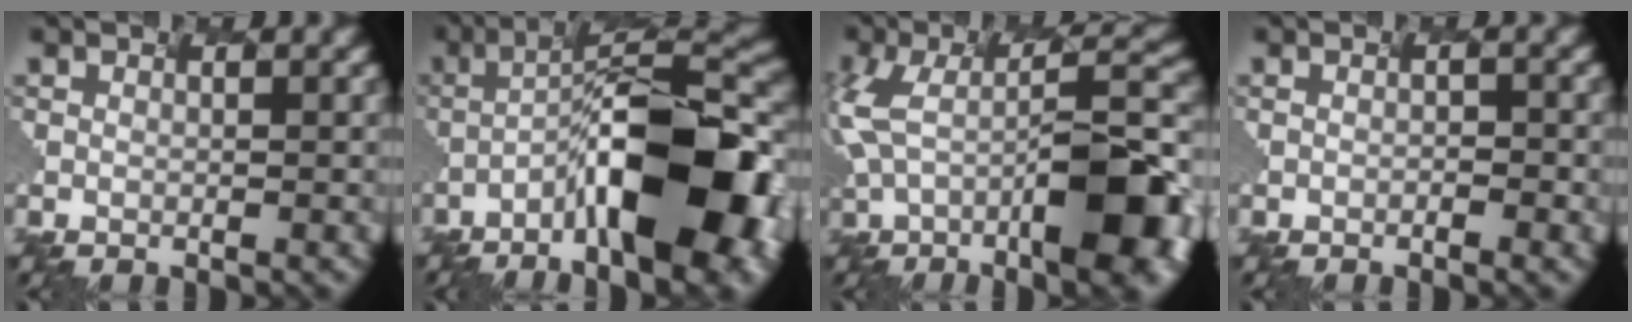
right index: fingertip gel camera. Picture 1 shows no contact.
{"total": 12.9, "force": [-6.3, 3.3, 10.7], "torque": [-0.187, 0.011, -0.078]}
{"total": 12.4, "force": [-2.6, 4.2, 11.4], "torque": [-0.208, 0.004, -0.024]}
{"total": 0.9, "force": [-0.7, -0.5, -0.1], "torque": [-0.007, -0.001, 0.006]}